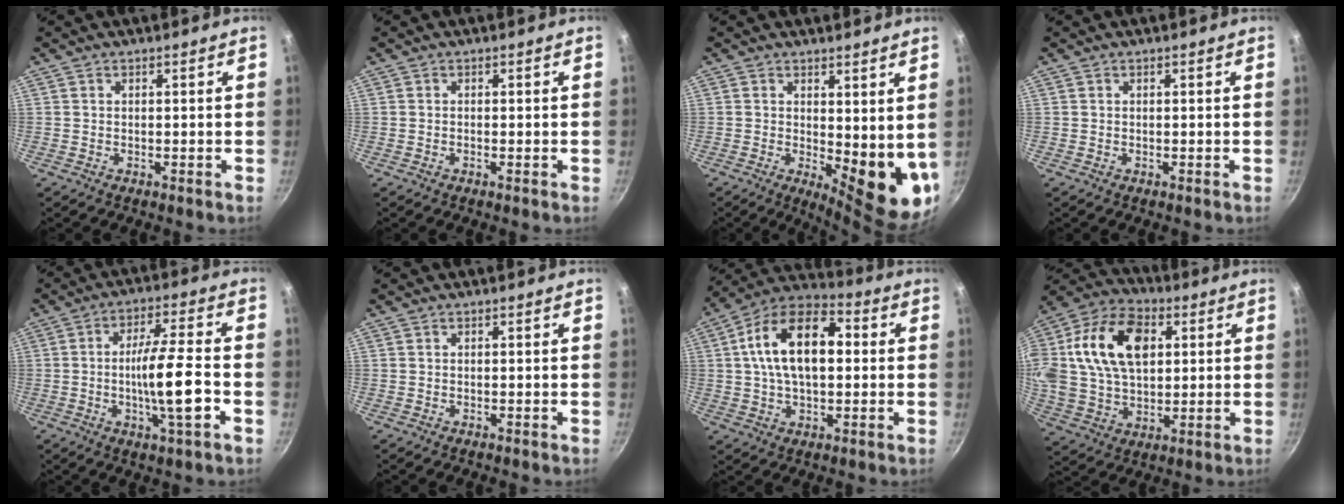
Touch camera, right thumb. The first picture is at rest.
{"total": 0.0}
{"total": 11.1, "force": [1.9, 4.5, 9.9], "torque": [-0.106, -0.029, 0.036]}
{"total": 0.0}
{"total": 10.9, "force": [-2.6, 1.3, 10.5], "torque": [-0.181, 0.016, -0.050]}
{"total": 0.0}
{"total": 17.0, "force": [2.4, 9.8, 13.6], "torque": [-0.207, 0.028, 0.024]}
{"total": 22.3, "force": [5.3, 14.5, 16.1], "torque": [-0.294, 0.017, 0.087]}